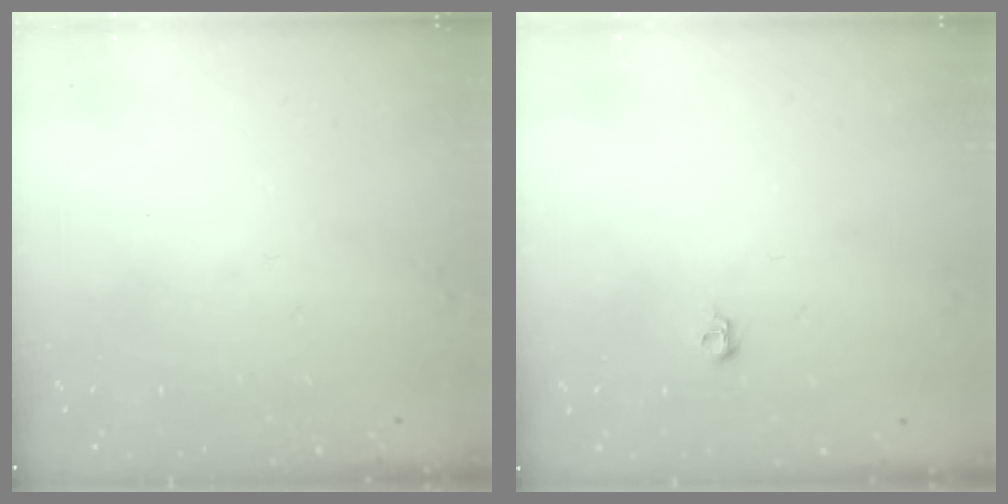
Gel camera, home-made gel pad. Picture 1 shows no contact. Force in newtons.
{"total": 4.0, "press": 3.9, "slide": 0.7}